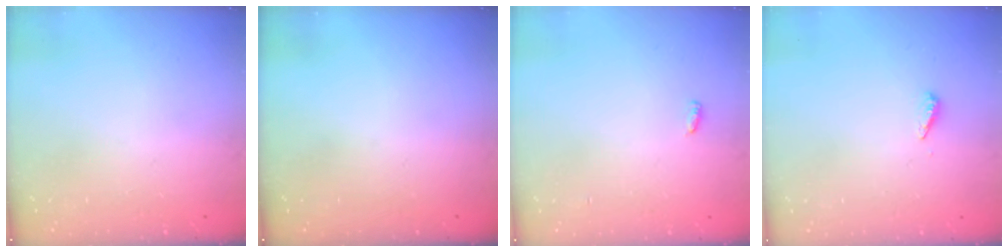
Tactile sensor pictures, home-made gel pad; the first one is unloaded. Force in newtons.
{"total": 0.0}
{"total": 6.9, "press": 2.6, "slide": 6.4}
{"total": 2.9, "press": 2.9, "slide": 0.3}